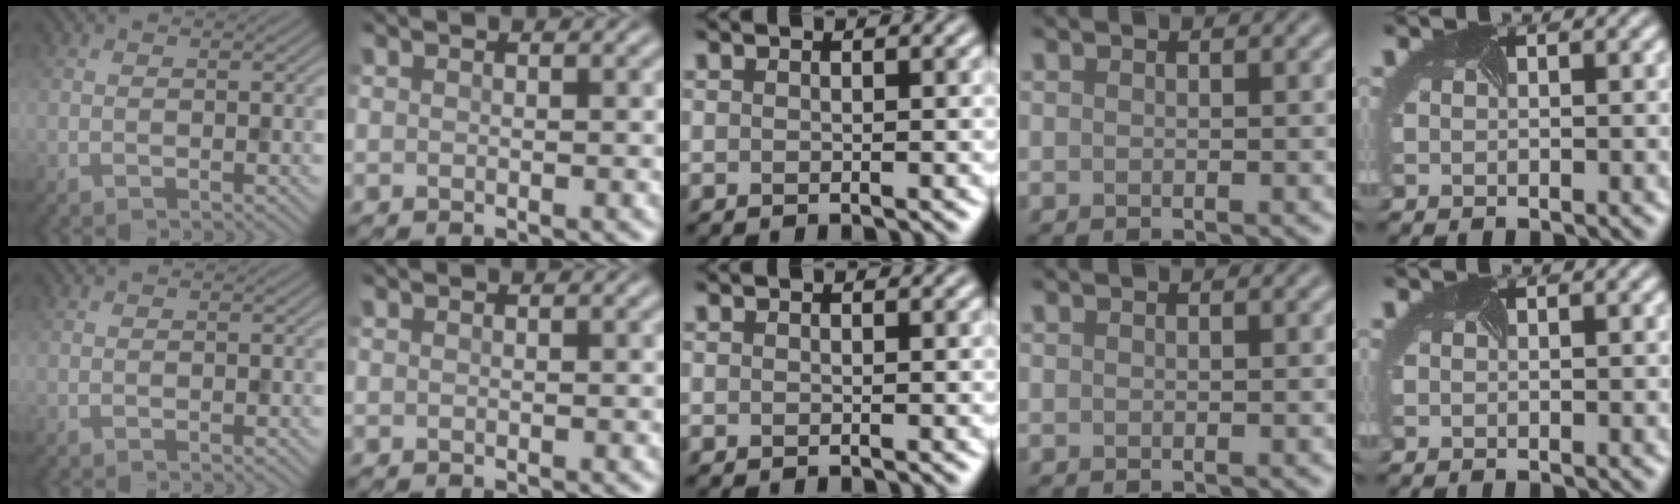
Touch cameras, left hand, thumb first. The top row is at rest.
{}